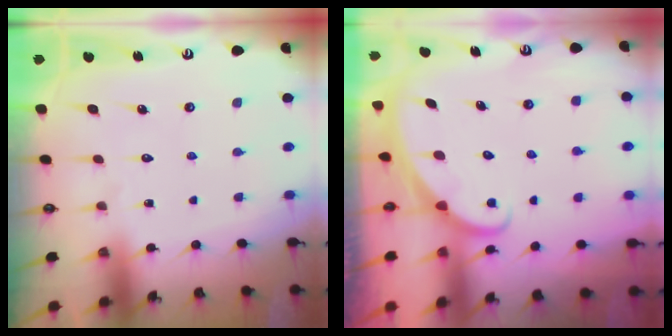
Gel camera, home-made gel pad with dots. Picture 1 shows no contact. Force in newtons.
{"total": 2.0, "press": 2.0, "slide": 0.0}